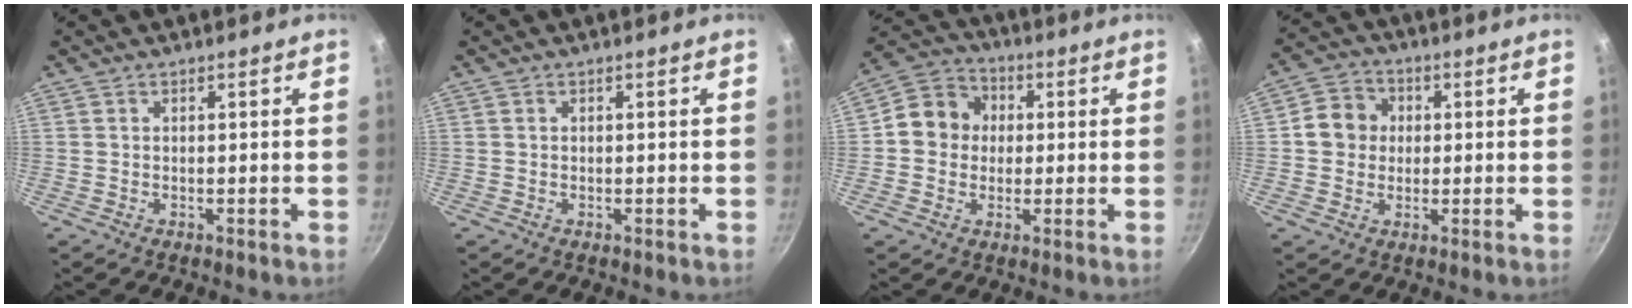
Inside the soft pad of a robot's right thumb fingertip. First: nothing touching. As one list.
[{"total": 0.0}, {"total": 9.1, "force": [0.5, 8.3, 3.8], "torque": [-0.029, 0.019, -0.013]}, {"total": 7.0, "force": [0.7, 6.4, 2.9], "torque": [-0.016, 0.011, -0.004]}]